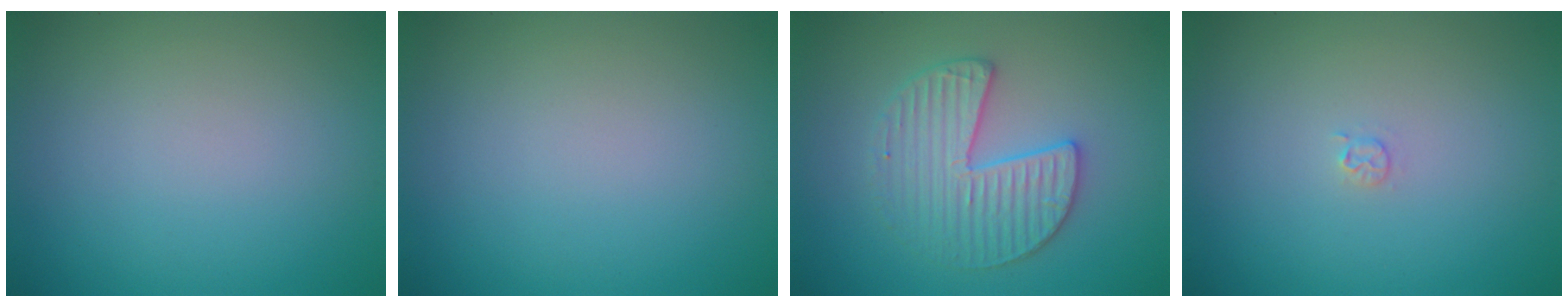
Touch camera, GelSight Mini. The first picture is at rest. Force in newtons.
{"total": 0.0}
{"total": 3.5, "press": 3.4, "slide": 0.6}
{"total": 0.7, "press": 0.7, "slide": 0.1}